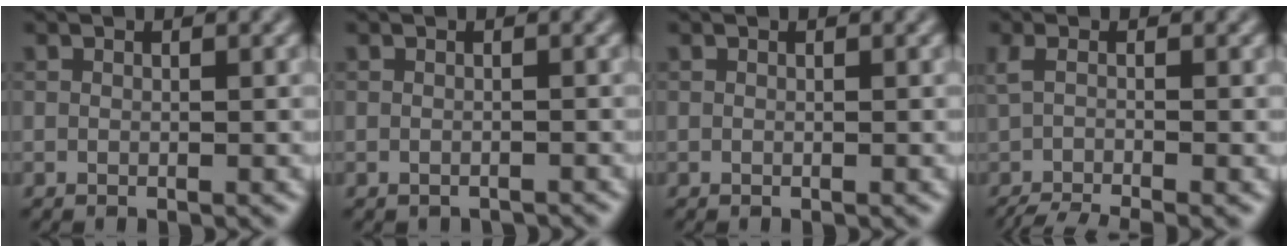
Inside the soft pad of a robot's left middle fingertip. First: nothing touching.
{"total": 1.0, "force": [-1.0, 0.1, 0.0], "torque": [0.001, -0.003, -0.016]}
{"total": 0.0}
{"total": 5.2, "force": [-3.0, 1.3, 4.0], "torque": [-0.065, -0.021, -0.053]}